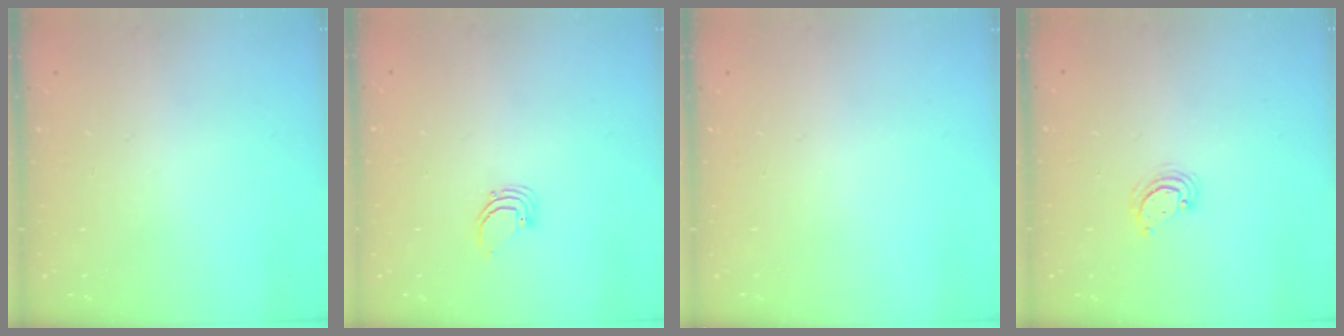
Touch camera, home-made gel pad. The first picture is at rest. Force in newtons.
{"total": 2.5, "press": 2.5, "slide": 0.1}
{"total": 0.0}
{"total": 4.0, "press": 4.0, "slide": 0.3}